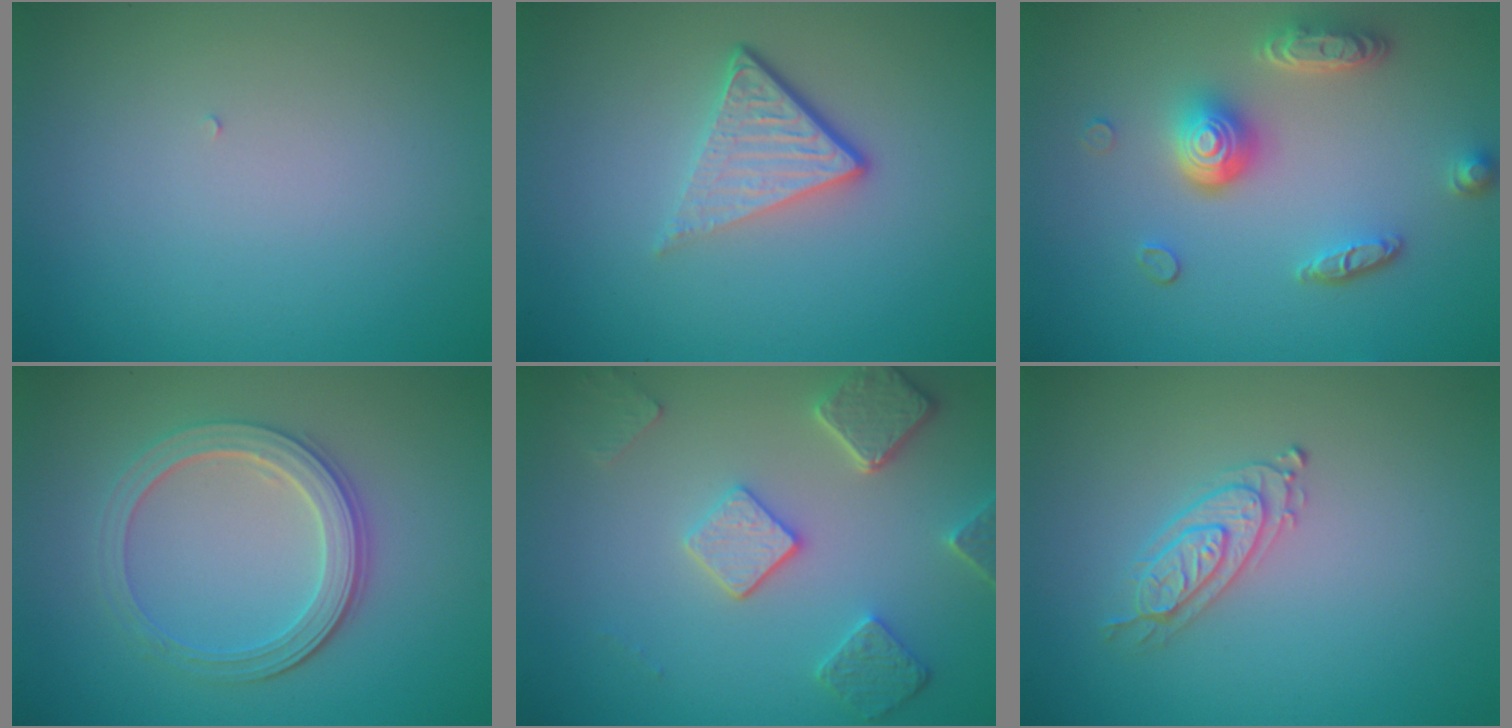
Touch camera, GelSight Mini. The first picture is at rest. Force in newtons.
{"total": 4.2, "press": 2.7, "slide": 3.2}
{"total": 5.0, "press": 3.7, "slide": 3.3}
{"total": 3.9, "press": 3.4, "slide": 2.0}
{"total": 4.9, "press": 4.0, "slide": 2.9}
{"total": 2.1, "press": 2.1, "slide": 0.5}